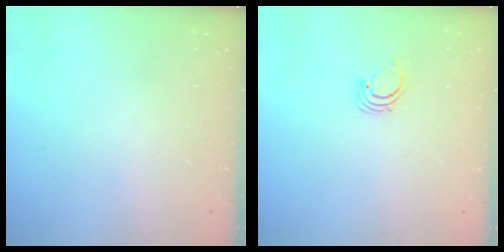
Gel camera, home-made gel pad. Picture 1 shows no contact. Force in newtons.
{"total": 2.2, "press": 2.2, "slide": 0.2}